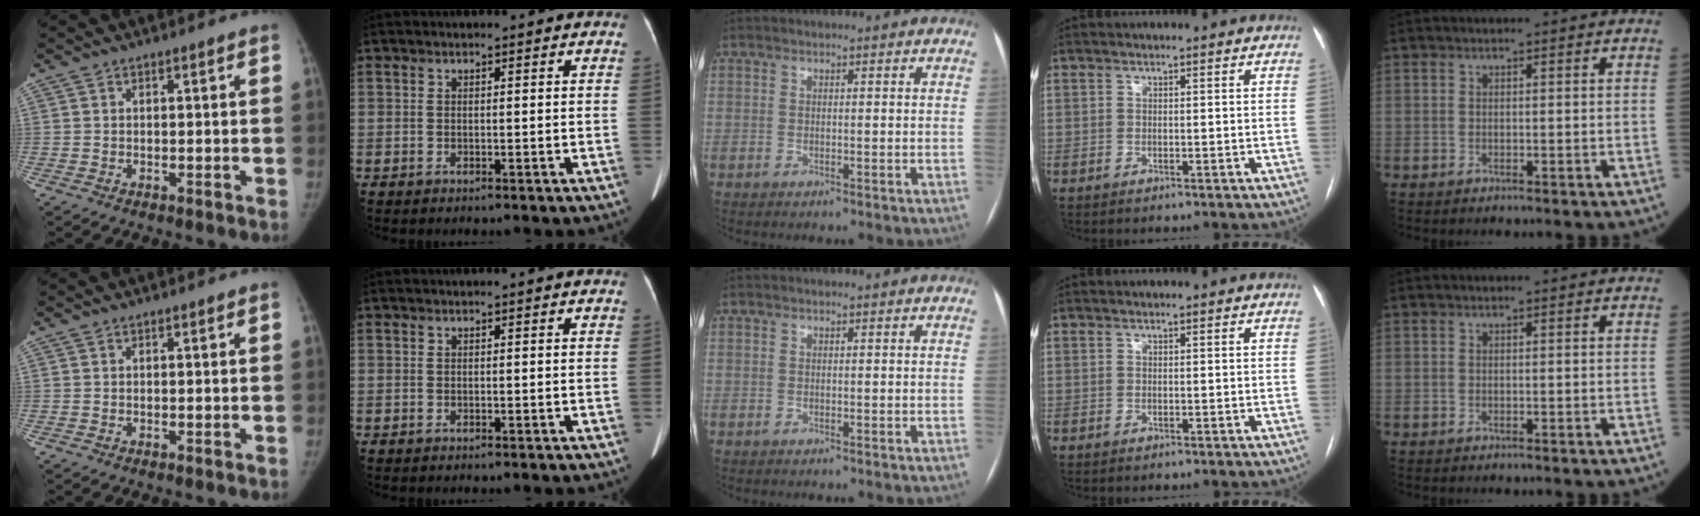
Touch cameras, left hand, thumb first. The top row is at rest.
{}